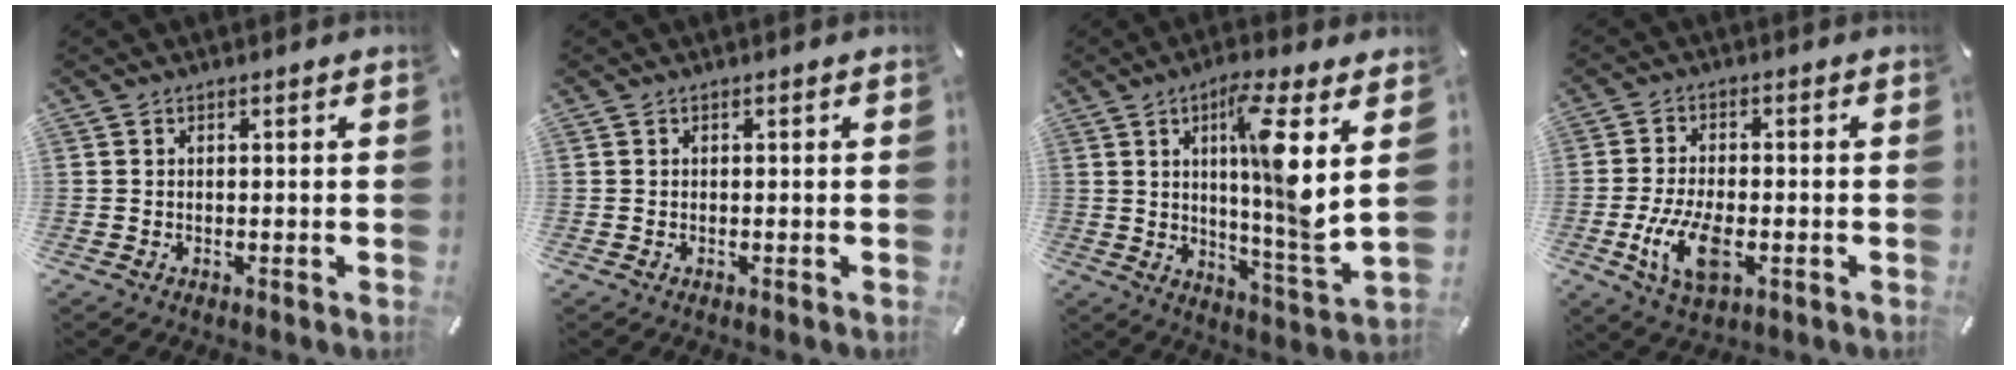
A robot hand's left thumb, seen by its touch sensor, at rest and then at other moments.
{"total": 0.0}
{"total": 13.3, "force": [4.1, 0.6, 12.6], "torque": [-0.207, -0.023, 0.059]}
{"total": 10.5, "force": [-3.1, 5.2, 8.6], "torque": [-0.194, -0.009, -0.054]}